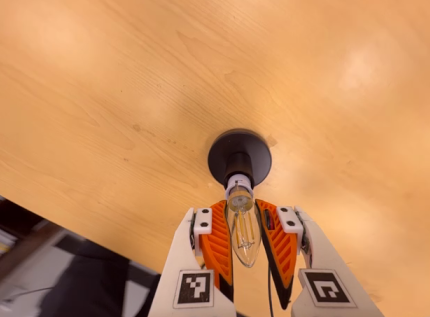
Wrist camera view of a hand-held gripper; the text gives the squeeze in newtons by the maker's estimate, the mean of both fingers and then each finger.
{"total": 16.7, "left": 16.1, "right": 17.4}